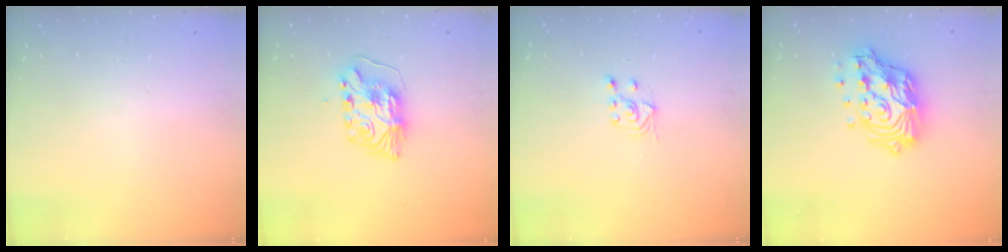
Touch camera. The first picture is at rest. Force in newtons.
{"total": 8.1, "press": 8.1, "slide": 0.9}
{"total": 3.7, "press": 3.6, "slide": 1.0}
{"total": 17.2, "press": 17.1, "slide": 1.6}